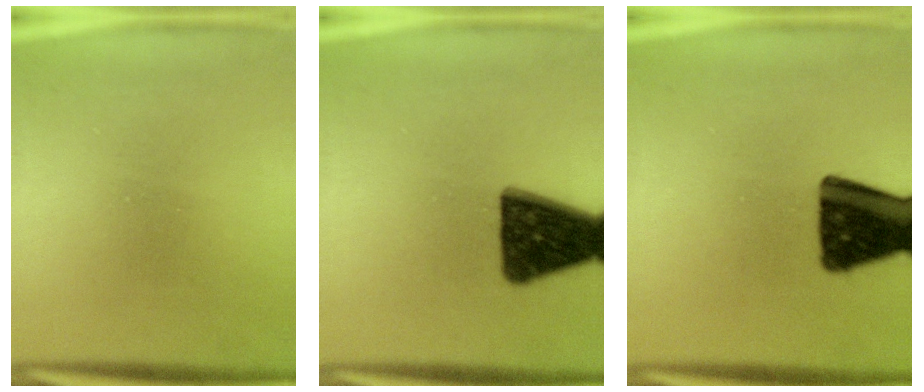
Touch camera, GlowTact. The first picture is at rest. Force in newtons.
{"total": 14.9}
{"total": 17.7}